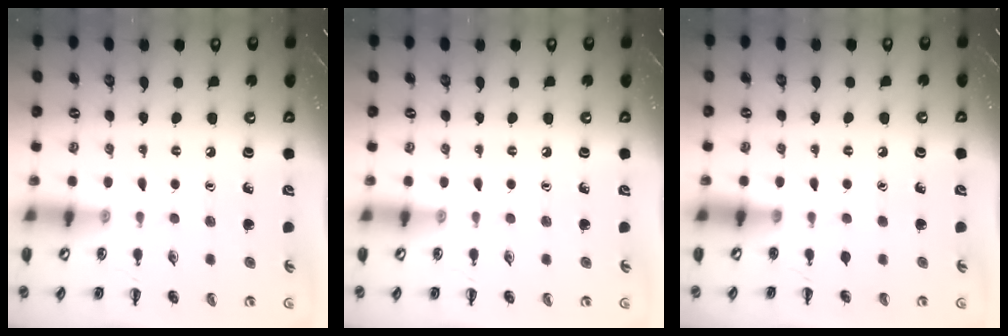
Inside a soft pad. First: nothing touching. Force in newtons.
{"total": 0.0}
{"total": 0.0}